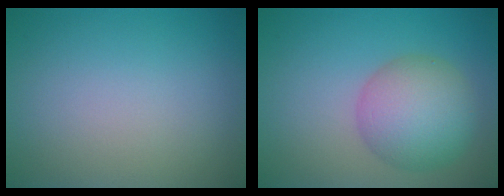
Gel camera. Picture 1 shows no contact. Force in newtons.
{"total": 6.2, "press": 6.2, "slide": 0.1}